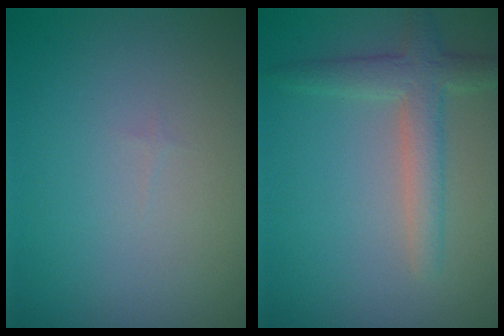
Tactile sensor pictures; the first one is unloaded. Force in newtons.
{"total": 3.4, "press": 3.4, "slide": 0.3}